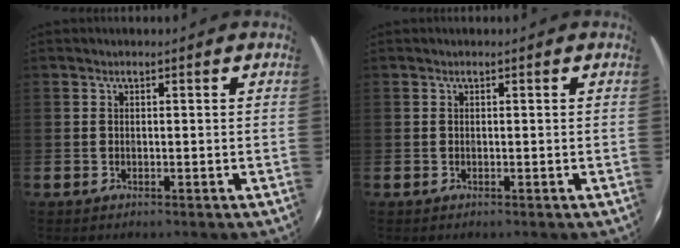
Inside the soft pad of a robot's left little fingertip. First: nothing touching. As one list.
[{"total": 0.0}]